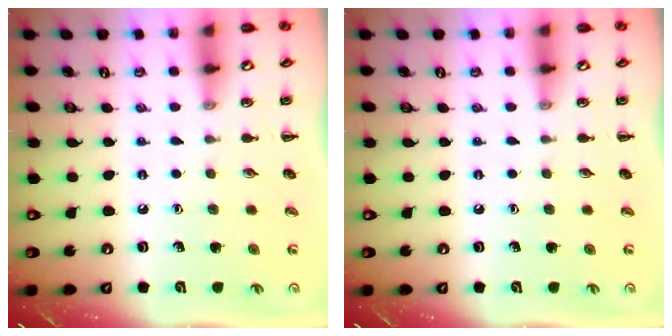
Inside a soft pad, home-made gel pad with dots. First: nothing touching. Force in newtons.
{"total": 0.0}